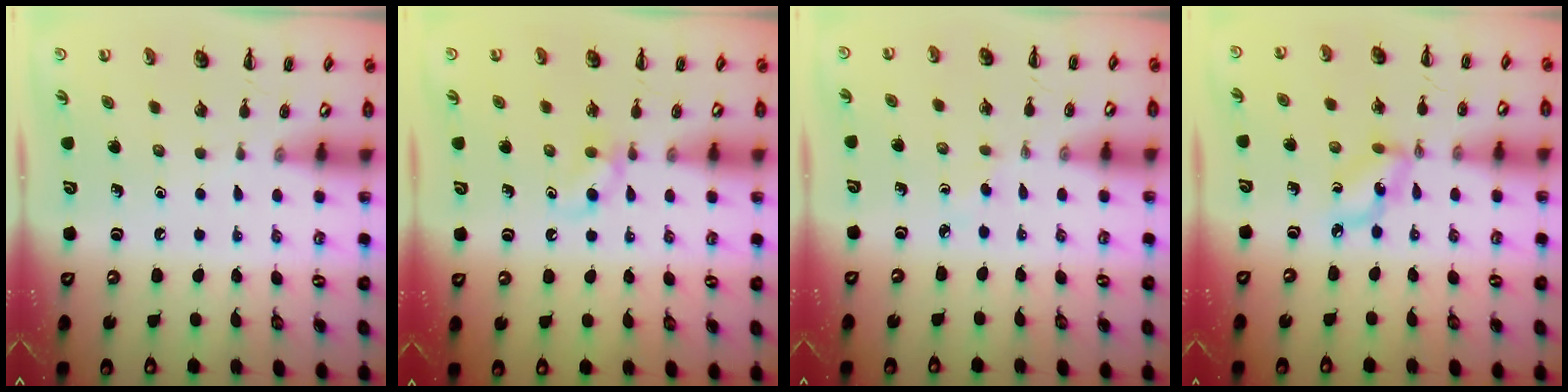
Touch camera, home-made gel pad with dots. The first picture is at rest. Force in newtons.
{"total": 4.6, "press": 4.2, "slide": 1.9}
{"total": 1.7, "press": 1.5, "slide": 0.8}
{"total": 5.0, "press": 4.9, "slide": 1.2}